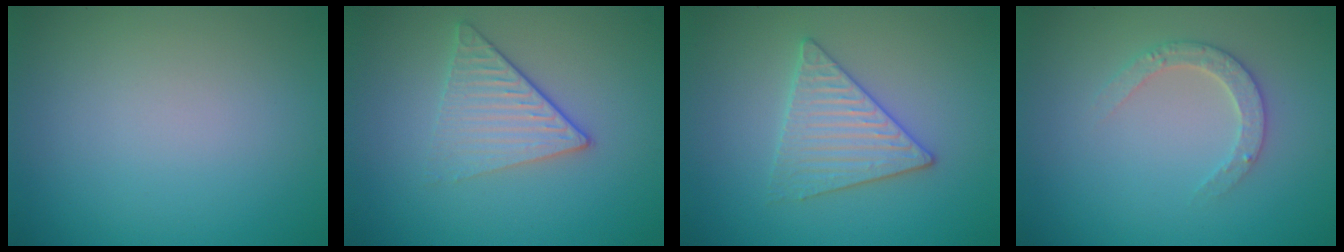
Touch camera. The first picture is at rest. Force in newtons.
{"total": 3.4, "press": 2.8, "slide": 1.9}
{"total": 3.3, "press": 3.2, "slide": 0.3}
{"total": 2.4, "press": 2.3, "slide": 0.5}